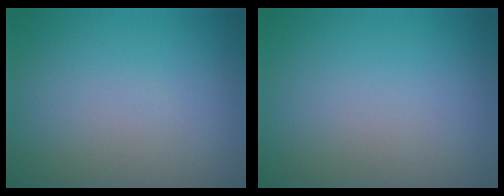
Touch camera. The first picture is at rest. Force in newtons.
{"total": 0.0}